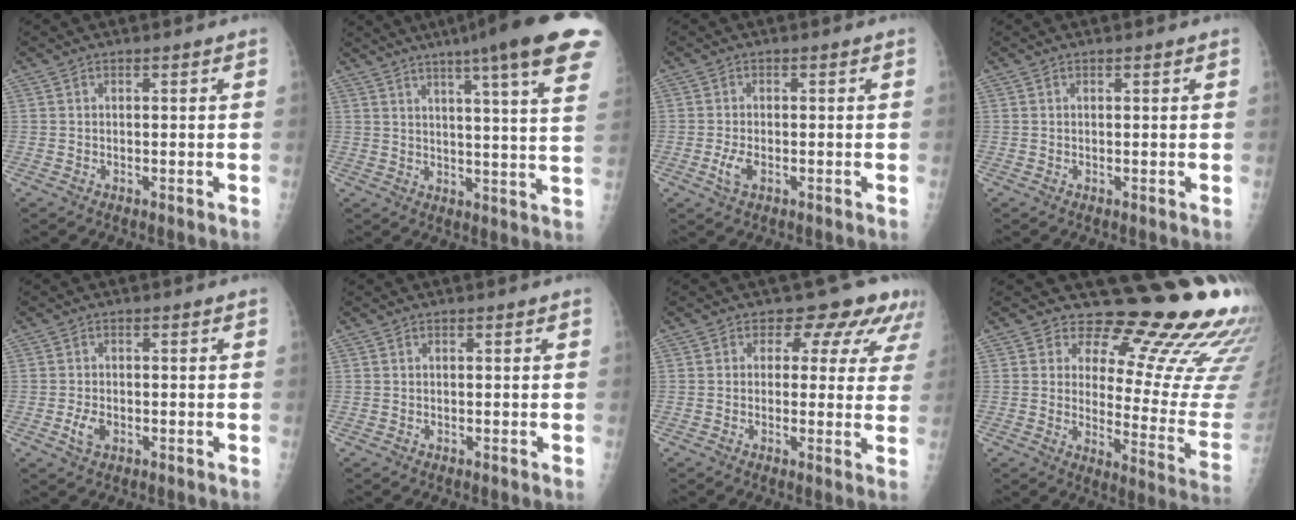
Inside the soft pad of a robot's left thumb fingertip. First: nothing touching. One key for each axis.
{"total": 20.9, "fx": 13.8, "fy": 1.3, "fz": 15.7, "tx": -0.207, "ty": -0.040, "tz": 0.164}
{"total": 2.7, "fx": -0.8, "fy": 1.4, "fz": 2.2, "tx": -0.050, "ty": 0.000, "tz": -0.016}
{"total": 0.0}
{"total": 2.8, "fx": -0.9, "fy": 1.7, "fz": 2.0, "tx": -0.037, "ty": 0.001, "tz": -0.015}
{"total": 0.0}
{"total": 8.8, "fx": 5.7, "fy": 5.6, "fz": 3.6, "tx": 0.006, "ty": -0.016, "tz": 0.043}
{"total": 20.5, "fx": 17.5, "fy": 5.7, "fz": 9.0, "tx": -0.068, "ty": -0.161, "tz": 0.203}